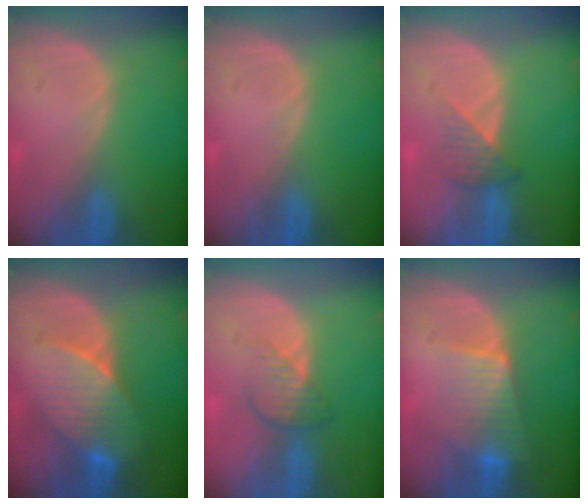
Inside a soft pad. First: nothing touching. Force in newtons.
{"total": 0.0}
{"total": 3.5, "press": 3.1, "slide": 1.5}
{"total": 7.3, "press": 7.2, "slide": 1.2}
{"total": 3.8, "press": 3.5, "slide": 1.5}
{"total": 6.9, "press": 6.1, "slide": 3.1}